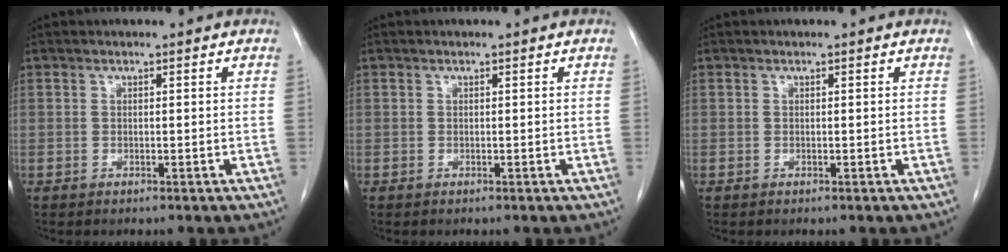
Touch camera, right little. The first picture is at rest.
{"total": 0.0}
{"total": 0.0}